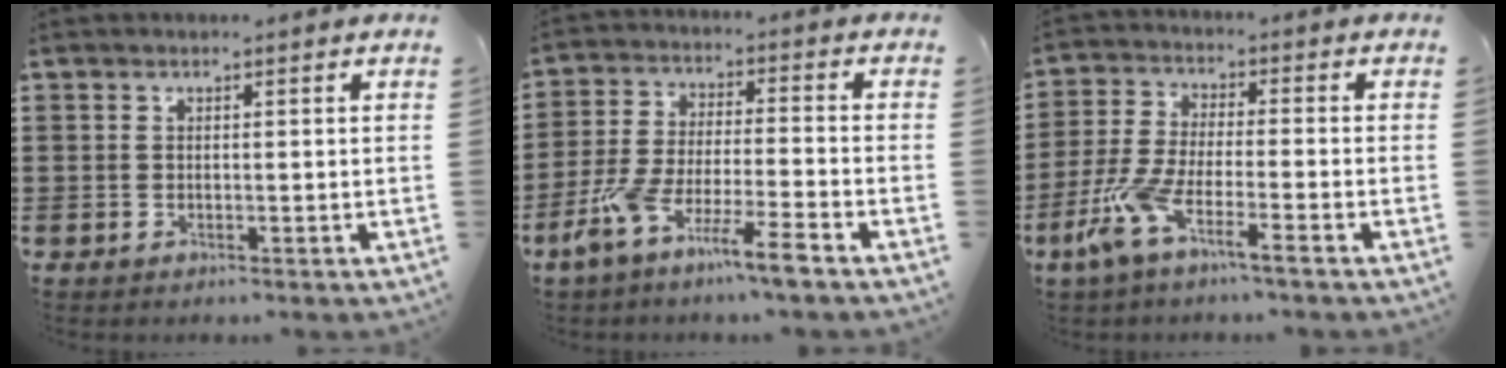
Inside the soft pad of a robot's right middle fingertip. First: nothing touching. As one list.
[{"total": 8.5, "force": [-6.6, 0.0, 5.4], "torque": [-0.126, -0.013, -0.133]}, {"total": 7.6, "force": [-5.0, 1.3, 5.6], "torque": [-0.146, -0.017, -0.103]}]